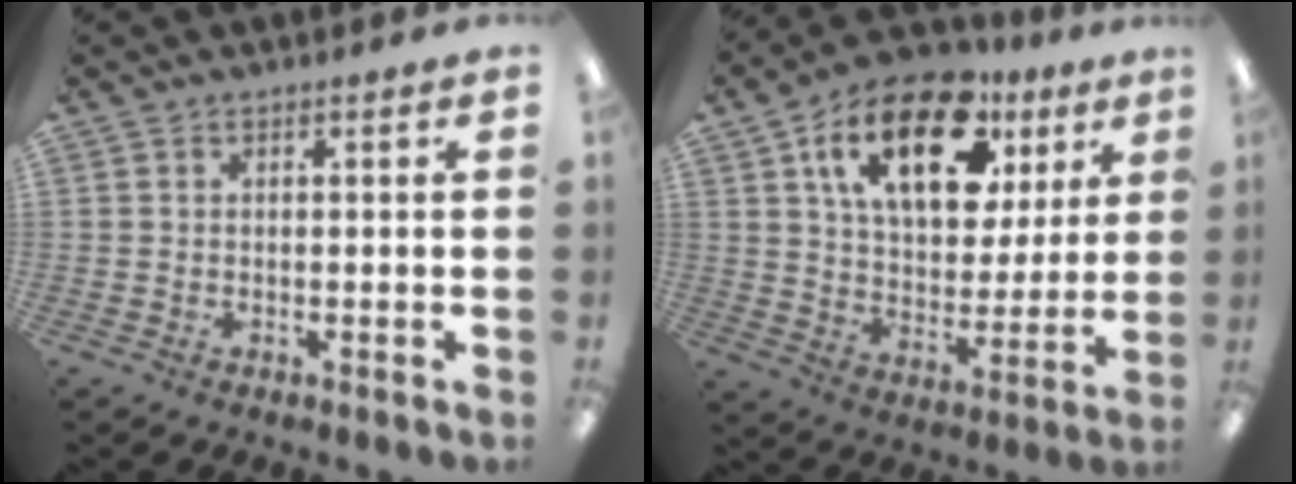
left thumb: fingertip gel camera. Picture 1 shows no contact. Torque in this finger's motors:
{"motor_torque": [1.94, 2.20, 1.49, -1.28, 0.32]}